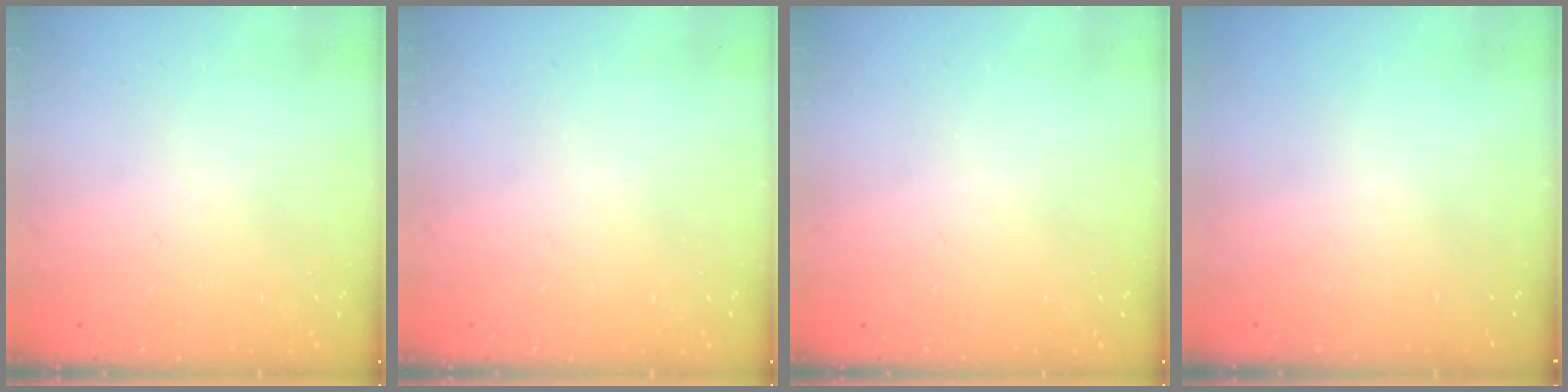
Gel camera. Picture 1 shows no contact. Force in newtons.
{"total": 0.0}
{"total": 0.0}
{"total": 0.0}